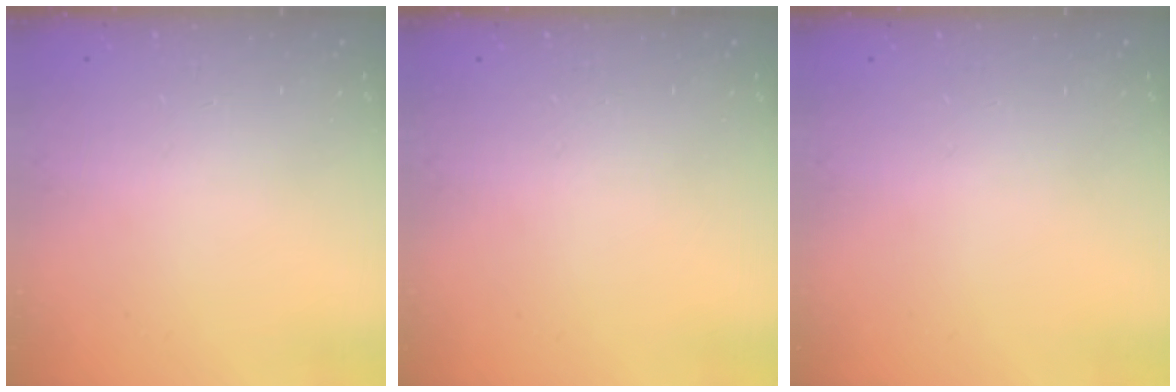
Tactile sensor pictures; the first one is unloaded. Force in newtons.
{"total": 0.0}
{"total": 0.0}